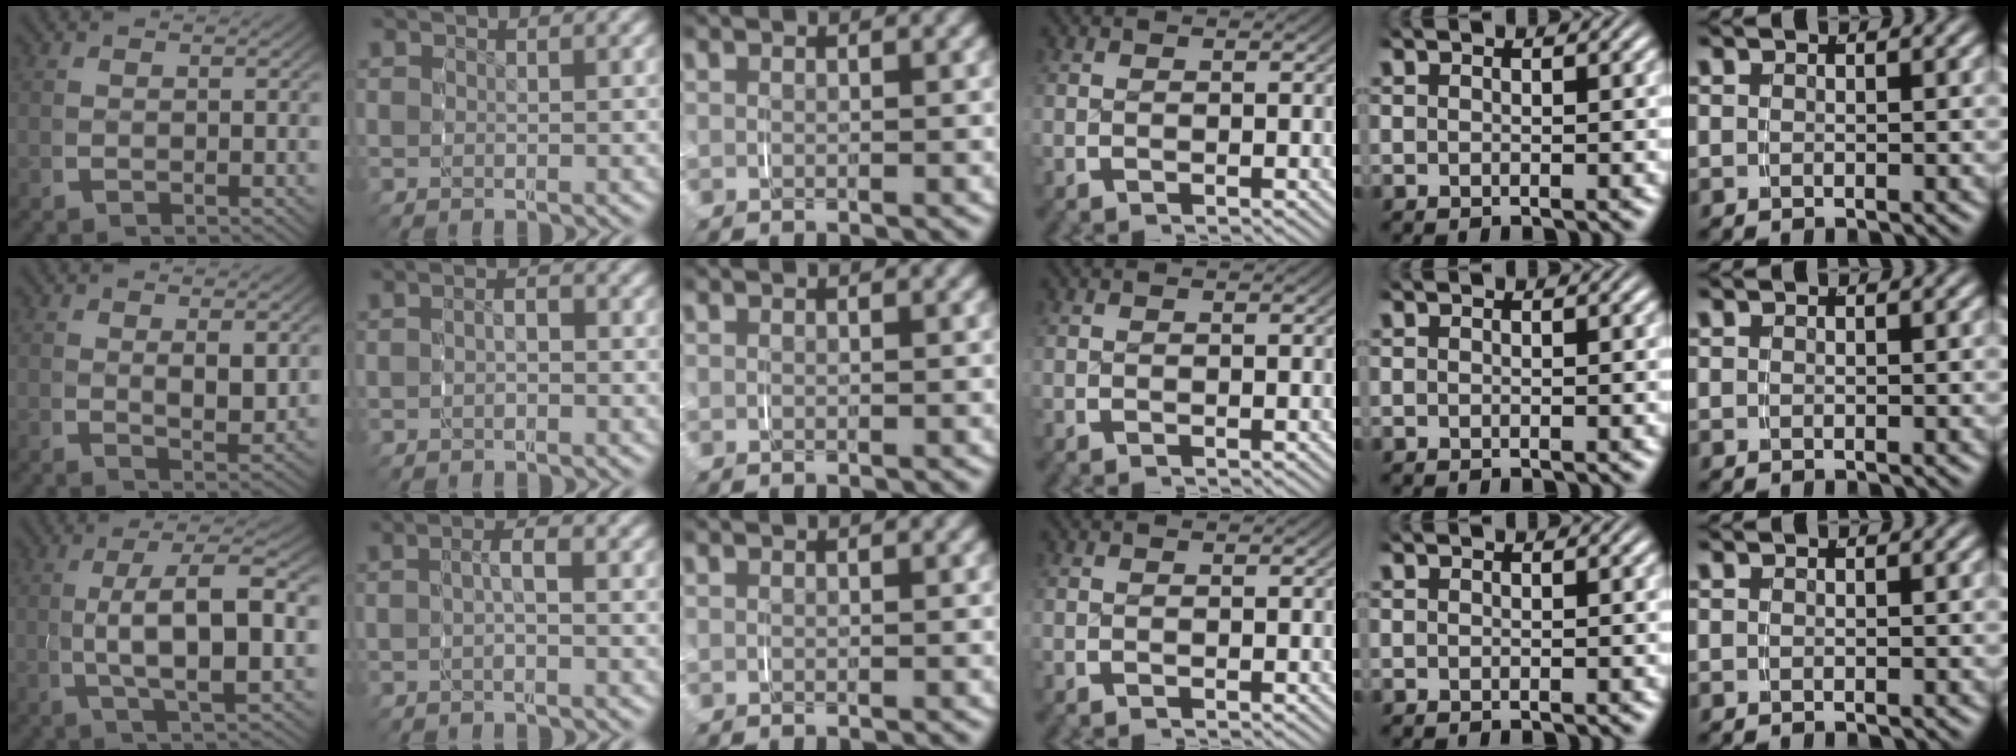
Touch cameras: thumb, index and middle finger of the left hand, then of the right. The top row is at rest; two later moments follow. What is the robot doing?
{"motion": "grasp_and_lifting", "object": "map"}